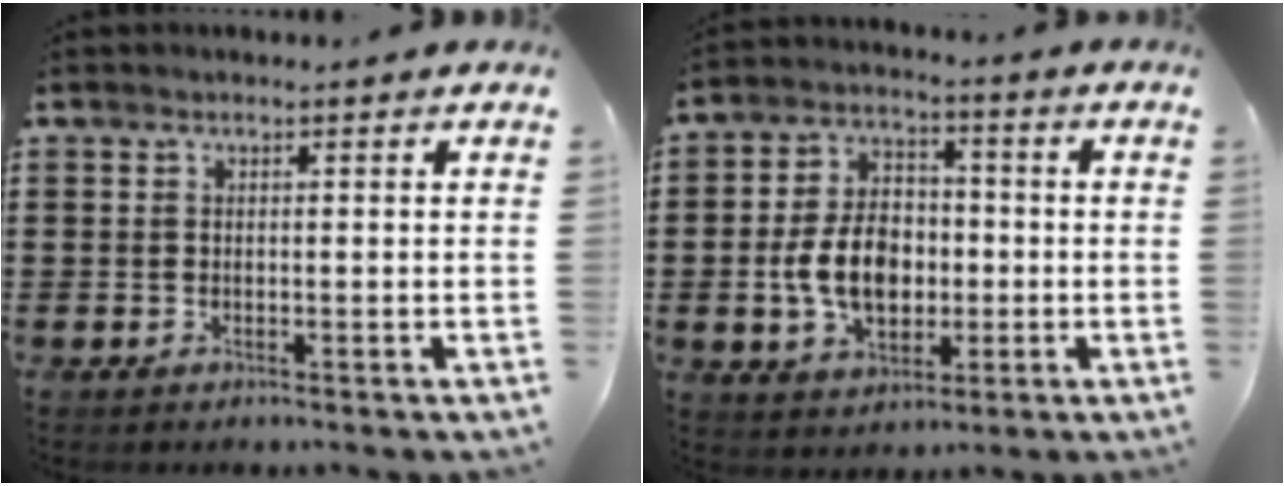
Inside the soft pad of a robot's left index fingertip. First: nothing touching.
{"total": 9.5, "force": [-1.3, 6.5, 6.8], "torque": [-0.145, 0.009, -0.027]}